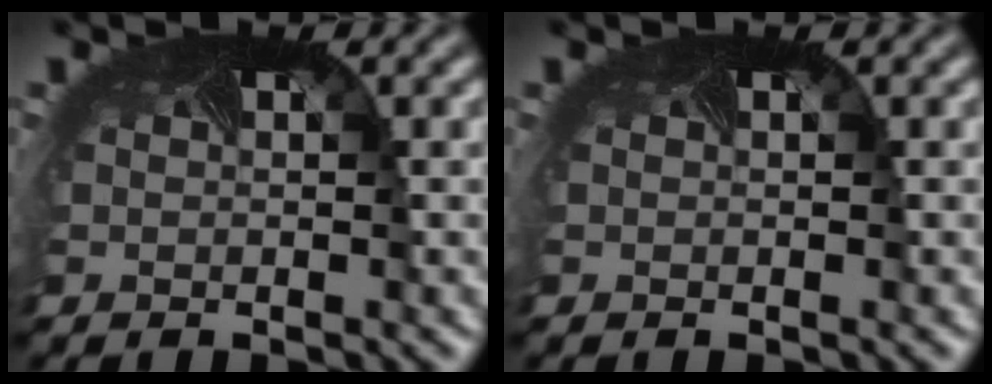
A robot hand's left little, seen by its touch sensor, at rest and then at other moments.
{"total": 0.0}